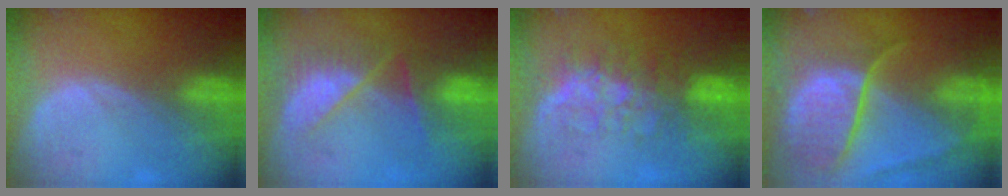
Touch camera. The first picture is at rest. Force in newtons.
{"total": 7.3, "press": 6.9, "slide": 2.4}
{"total": 8.1, "press": 7.1, "slide": 3.8}
{"total": 10.7, "press": 8.9, "slide": 5.9}